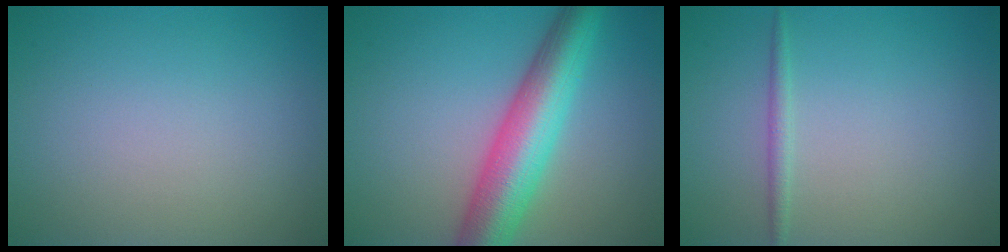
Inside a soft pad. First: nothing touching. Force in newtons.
{"total": 7.9, "press": 7.9, "slide": 0.3}
{"total": 1.1, "press": 1.1, "slide": 0.1}